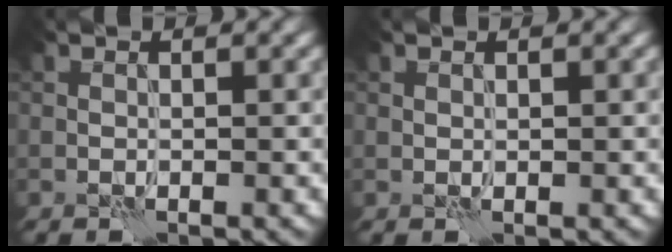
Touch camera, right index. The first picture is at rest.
{"total": 0.0}